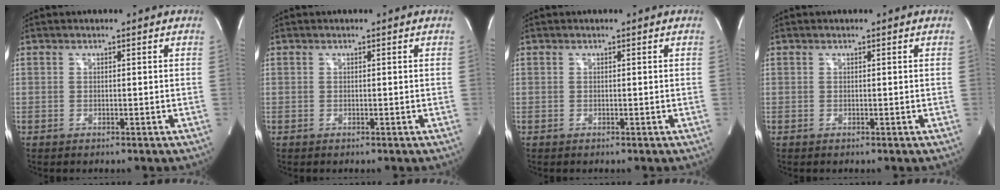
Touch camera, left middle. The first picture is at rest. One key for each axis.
{"total": 0.0}
{"total": 0.0}
{"total": 0.0}